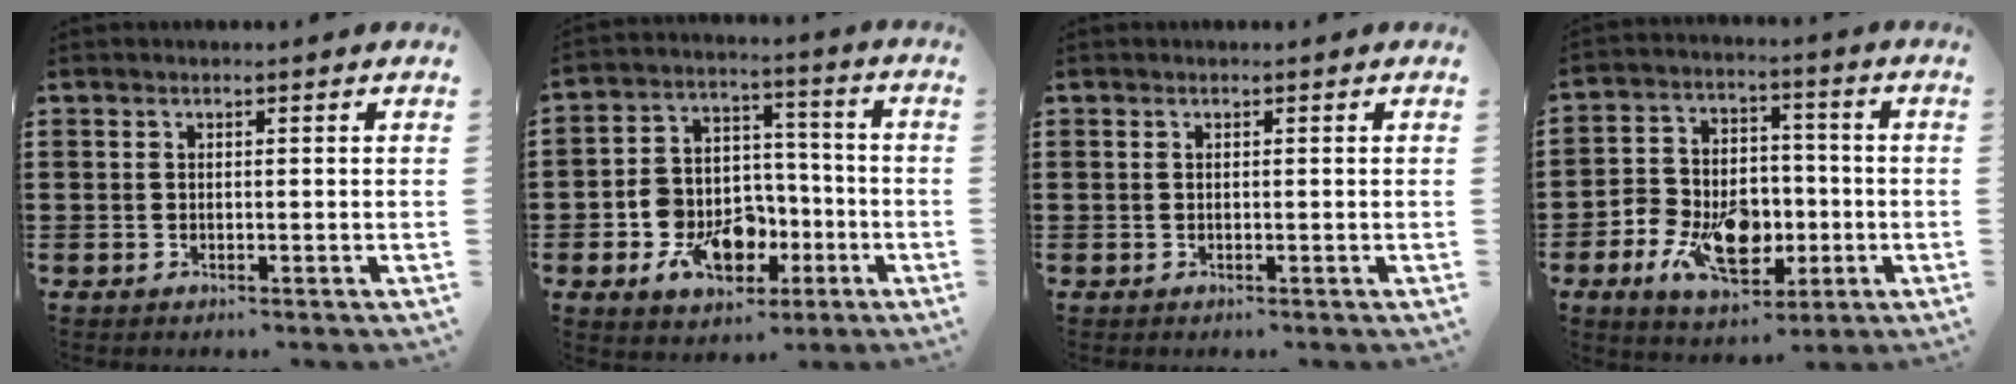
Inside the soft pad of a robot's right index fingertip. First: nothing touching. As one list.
[{"total": 11.0, "force": [-3.7, 8.6, 5.6], "torque": [-0.123, 0.025, -0.058]}, {"total": 0.0}, {"total": 11.4, "force": [-3.7, 8.0, 7.3], "torque": [-0.141, 0.014, -0.062]}]